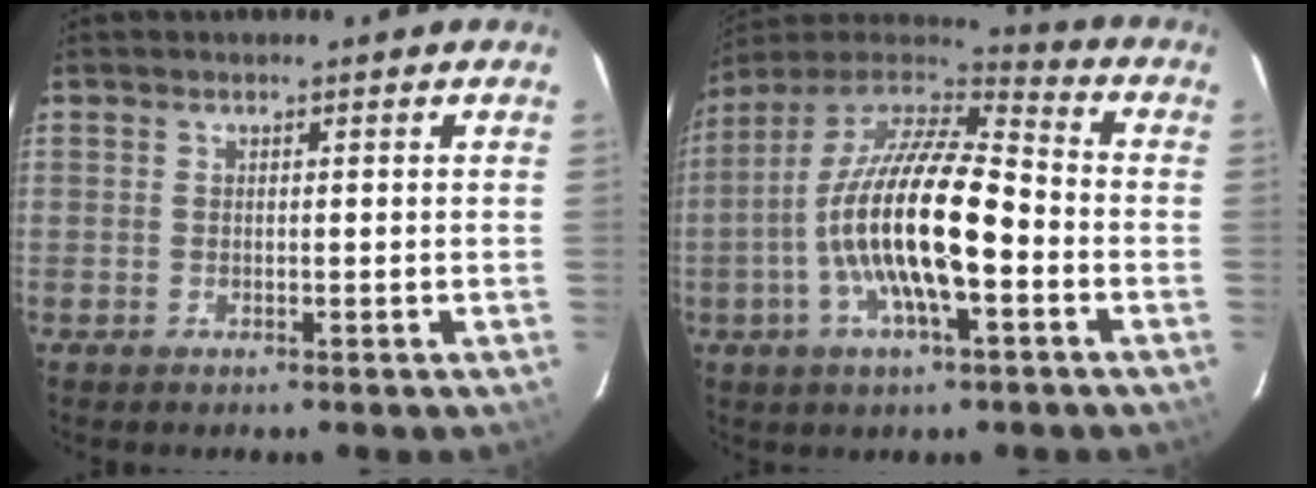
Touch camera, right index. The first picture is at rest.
{"total": 19.6, "force": [-4.7, 5.9, 18.1], "torque": [-0.340, -0.007, -0.097]}